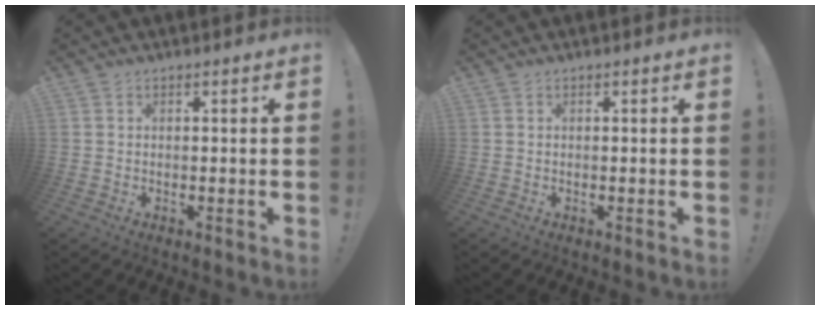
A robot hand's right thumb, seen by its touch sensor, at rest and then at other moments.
{"total": 0.0}